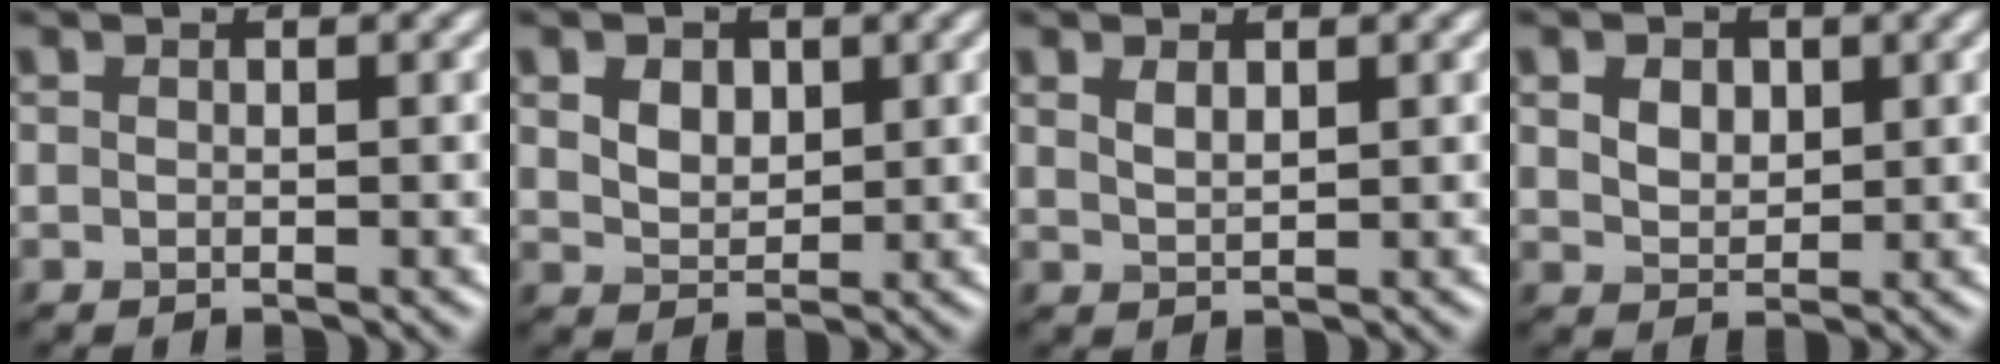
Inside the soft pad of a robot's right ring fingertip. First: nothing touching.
{"total": 3.3, "force": [1.4, 2.3, 1.9], "torque": [-0.038, 0.008, 0.016]}
{"total": 1.4, "force": [0.8, 0.6, 0.9], "torque": [-0.021, -0.001, 0.020]}
{"total": 3.1, "force": [1.3, 2.2, 1.8], "torque": [-0.033, 0.009, 0.013]}